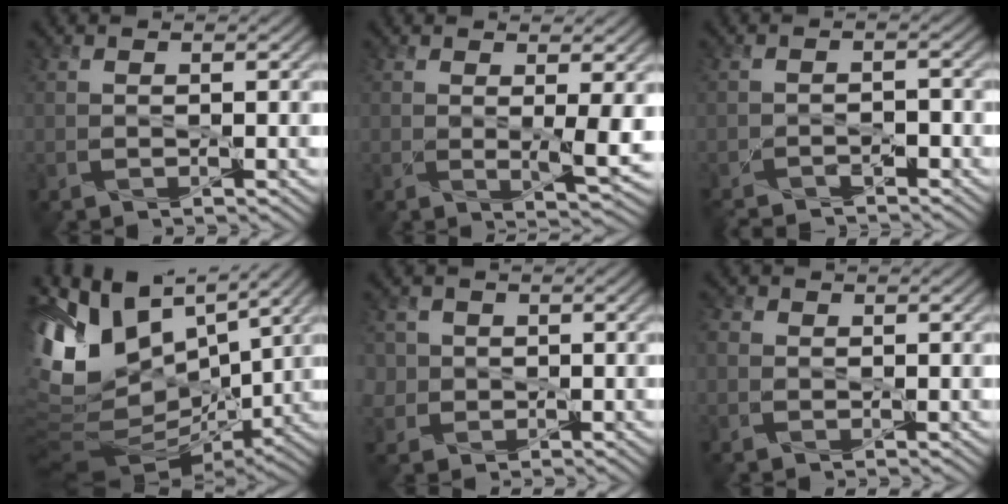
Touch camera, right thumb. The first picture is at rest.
{"total": 3.5, "force": [0.7, 0.4, 3.3], "torque": [-0.064, -0.012, 0.016]}
{"total": 4.9, "force": [-4.4, 1.5, 1.4], "torque": [-0.019, -0.001, -0.071]}
{"total": 14.9, "force": [3.3, 8.2, 11.9], "torque": [-0.256, -0.010, 0.084]}
{"total": 3.3, "force": [0.4, 3.2, 0.7], "torque": [-0.028, 0.001, 0.005]}
{"total": 1.5, "force": [0.1, 1.4, 0.6], "torque": [-0.016, 0.001, -0.002]}